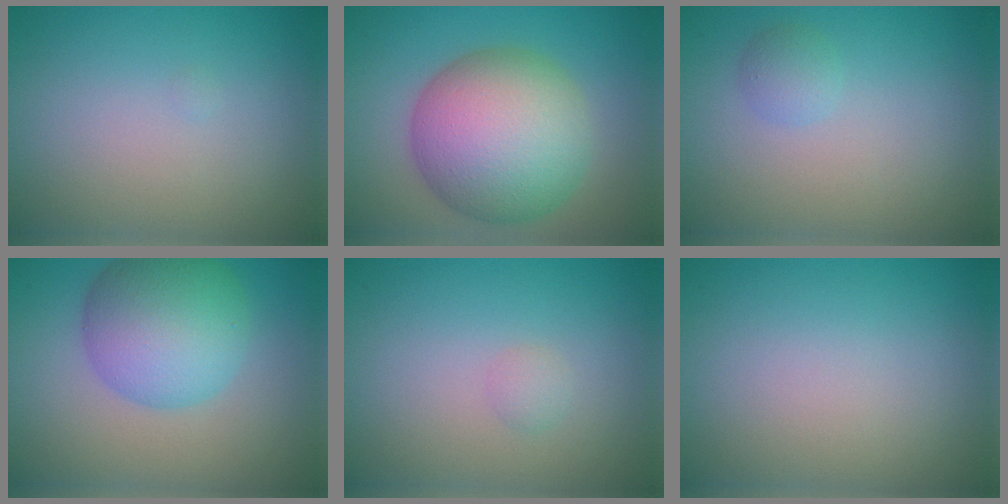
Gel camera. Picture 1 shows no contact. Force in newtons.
{"total": 11.5, "press": 11.5, "slide": 0.3}
{"total": 1.3, "press": 1.3, "slide": 0.1}
{"total": 8.0, "press": 8.0, "slide": 0.1}
{"total": 0.7, "press": 0.7, "slide": 0.0}
{"total": 0.0}